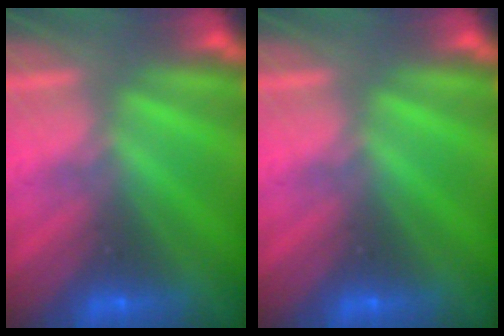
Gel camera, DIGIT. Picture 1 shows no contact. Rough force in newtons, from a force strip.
{"total": 0.0}